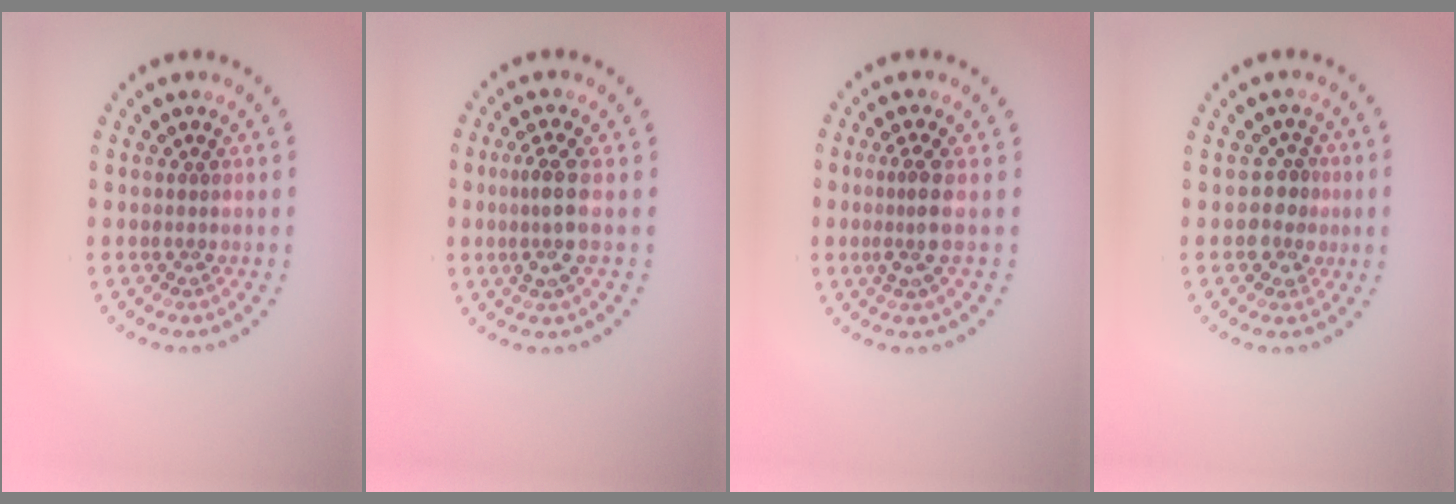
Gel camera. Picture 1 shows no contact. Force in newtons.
{"total": 2.7, "press": 2.4, "slide": 1.3}
{"total": 2.6, "press": 1.9, "slide": 1.7}
{"total": 2.1, "press": 1.9, "slide": 0.9}